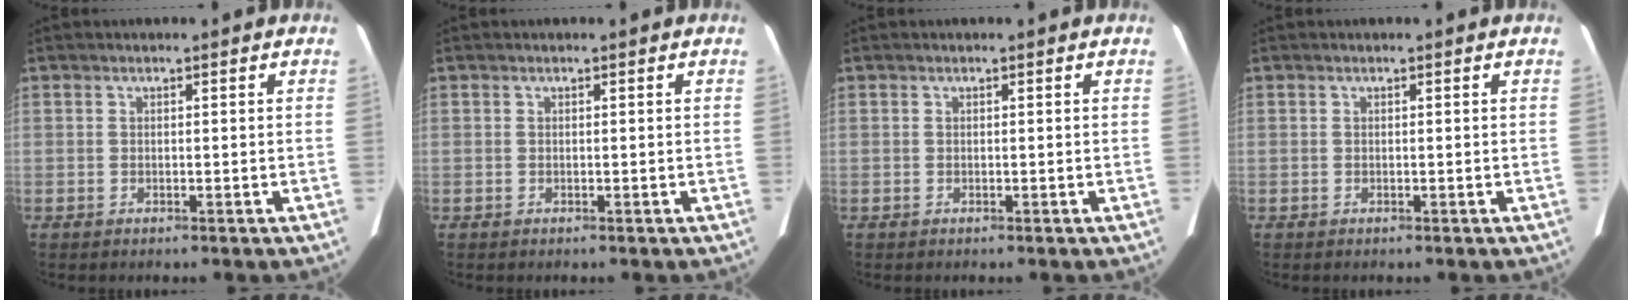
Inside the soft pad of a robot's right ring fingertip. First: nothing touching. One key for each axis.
{"total": 0.0}
{"total": 0.0}
{"total": 0.0}